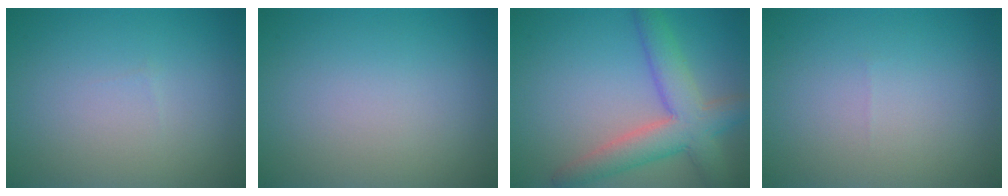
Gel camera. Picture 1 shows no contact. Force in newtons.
{"total": 0.0}
{"total": 6.1, "press": 6.0, "slide": 0.6}
{"total": 0.0}